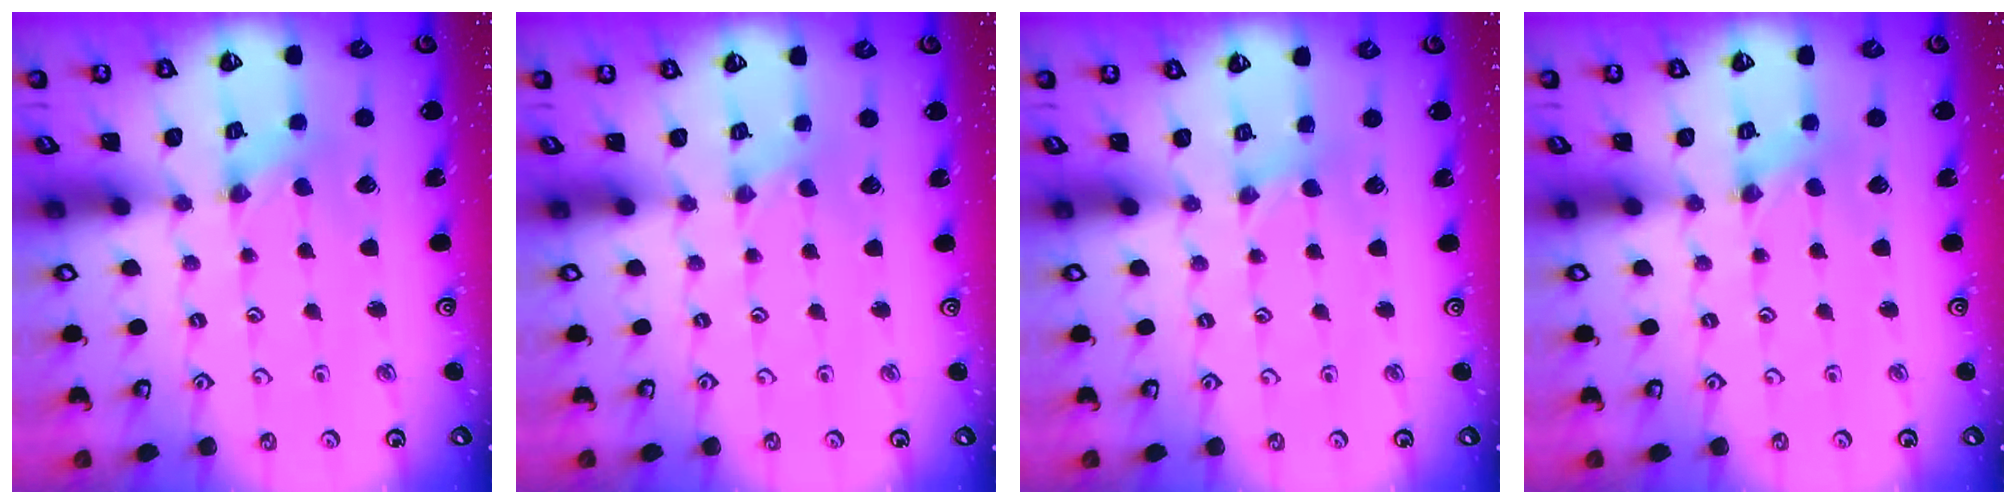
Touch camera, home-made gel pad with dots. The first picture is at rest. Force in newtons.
{"total": 0.0}
{"total": 1.6, "press": 1.5, "slide": 0.3}
{"total": 0.0}